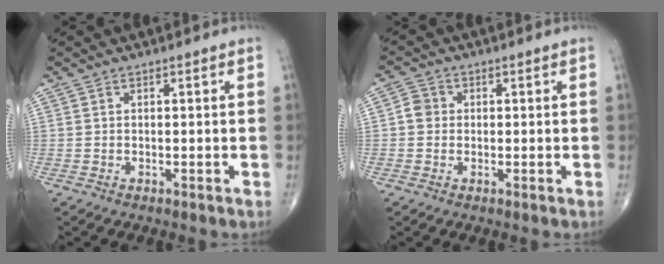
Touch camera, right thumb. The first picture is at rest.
{"total": 2.8, "force": [0.0, 2.6, 1.1], "torque": [-0.009, 0.006, -0.007]}